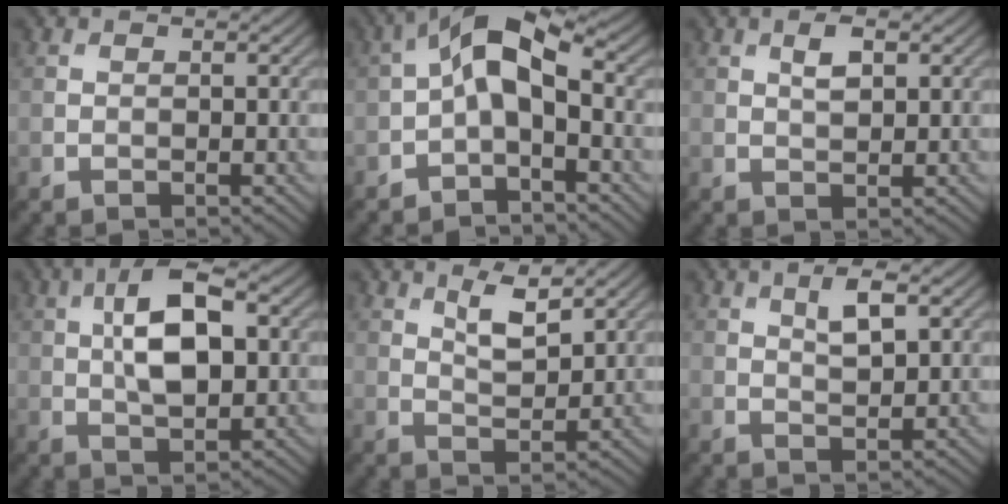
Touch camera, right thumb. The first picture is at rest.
{"total": 7.1, "force": [-0.6, 3.5, 6.1], "torque": [-0.114, 0.018, -0.023]}
{"total": 2.4, "force": [1.0, 1.0, 2.0], "torque": [-0.038, 0.000, 0.018]}
{"total": 8.9, "force": [1.5, 4.0, 7.8], "torque": [-0.146, 0.013, 0.018]}
{"total": 4.4, "force": [2.6, 1.4, 3.2], "torque": [-0.072, -0.006, 0.051]}
{"total": 3.6, "force": [1.6, 1.2, 2.9], "torque": [-0.058, 0.000, 0.030]}